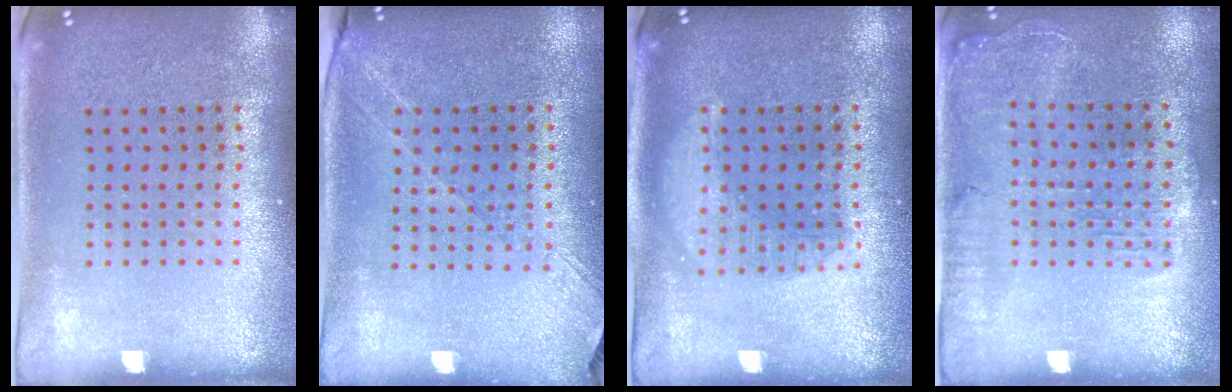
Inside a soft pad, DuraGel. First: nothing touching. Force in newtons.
{"total": 1.3, "press": 1.2, "slide": 0.5}
{"total": 1.3, "press": 1.3, "slide": 0.3}
{"total": 1.4, "press": 1.4, "slide": 0.3}